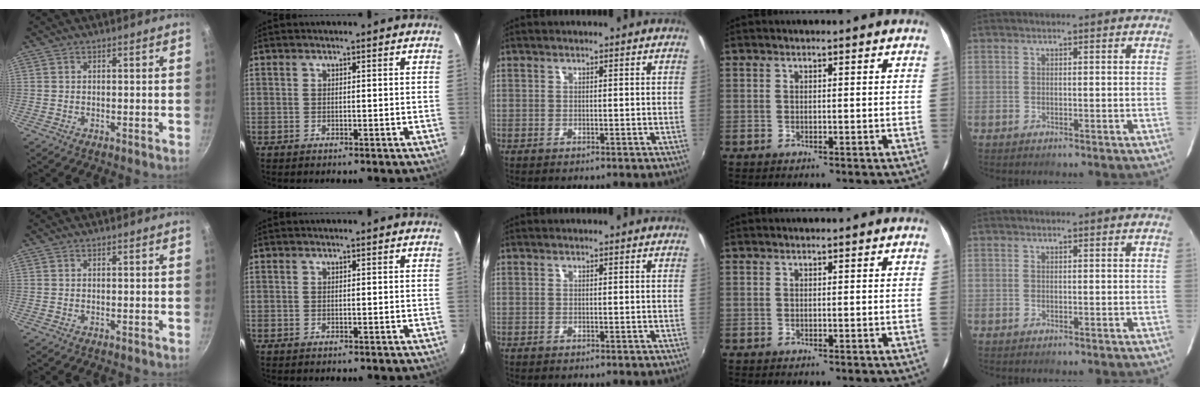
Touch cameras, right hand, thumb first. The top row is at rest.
{}